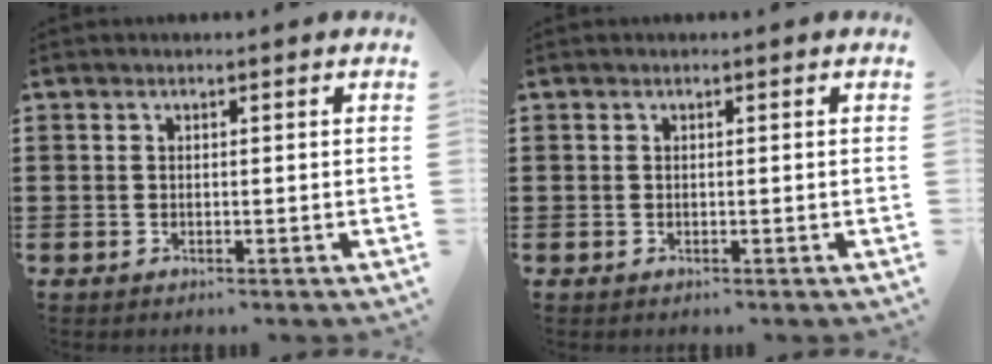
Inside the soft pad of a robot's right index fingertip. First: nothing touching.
{"total": 0.0}